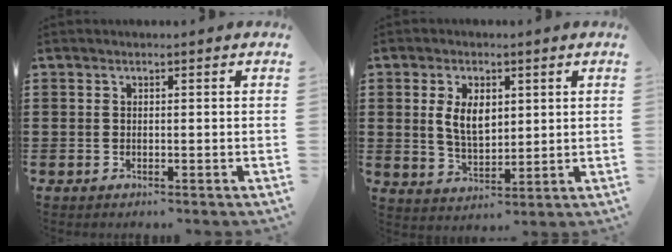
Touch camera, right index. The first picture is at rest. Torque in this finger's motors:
{"motor_torque": [0.88, 0.74, 0.21, 0.06]}